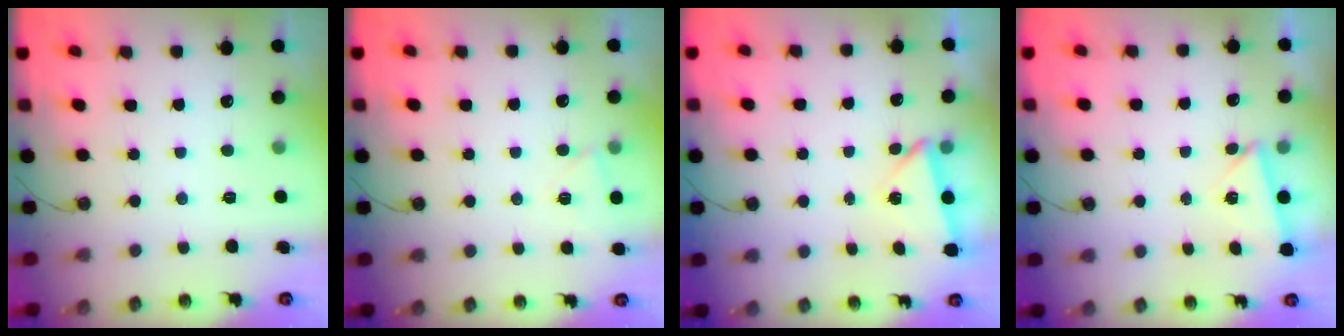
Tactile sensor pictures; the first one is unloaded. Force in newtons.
{"total": 3.9, "press": 3.4, "slide": 2.0}
{"total": 2.7, "press": 0.8, "slide": 2.6}
{"total": 2.9, "press": 2.8, "slide": 0.6}